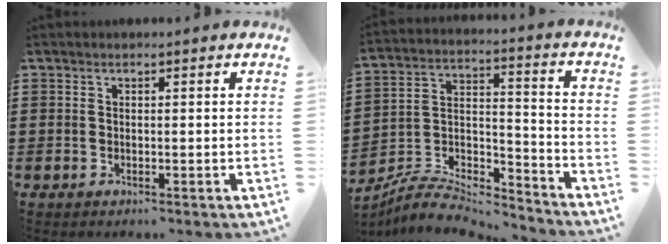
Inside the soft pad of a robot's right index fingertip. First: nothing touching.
{"total": 7.8, "force": [-7.3, 1.7, 2.0], "torque": [-0.031, 0.013, -0.144]}